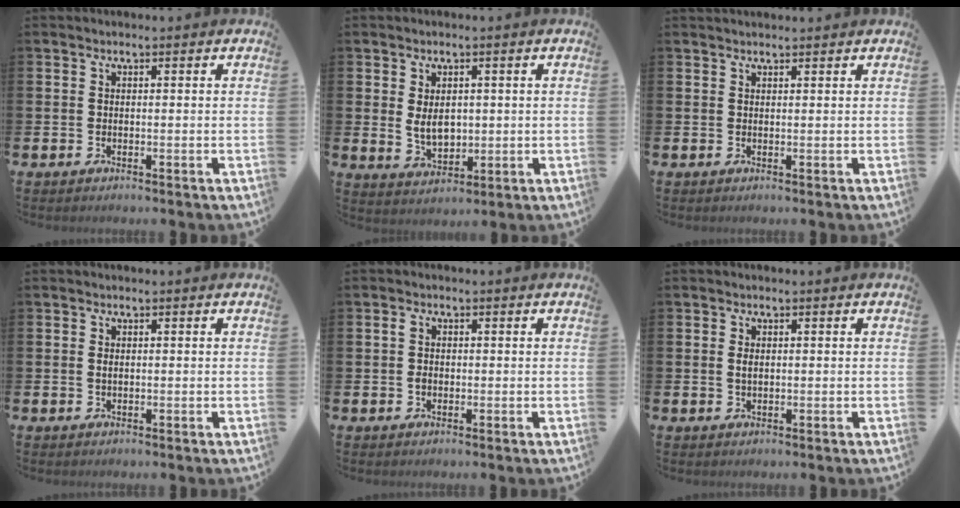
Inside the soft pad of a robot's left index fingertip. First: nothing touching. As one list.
[{"total": 3.9, "force": [0.7, 2.6, 2.9], "torque": [-0.036, -0.001, 0.008]}, {"total": 0.9, "force": [0.9, 0.1, 0.2], "torque": [0.005, -0.002, 0.014]}, {"total": 0.6, "force": [0.1, 0.3, 0.4], "torque": [0.000, 0.000, 0.000]}, {"total": 1.8, "force": [0.1, 1.4, 1.2], "torque": [-0.013, 0.005, -0.002]}, {"total": 1.0, "force": [0.3, 0.7, 0.7], "torque": [0.001, -0.001, 0.000]}]